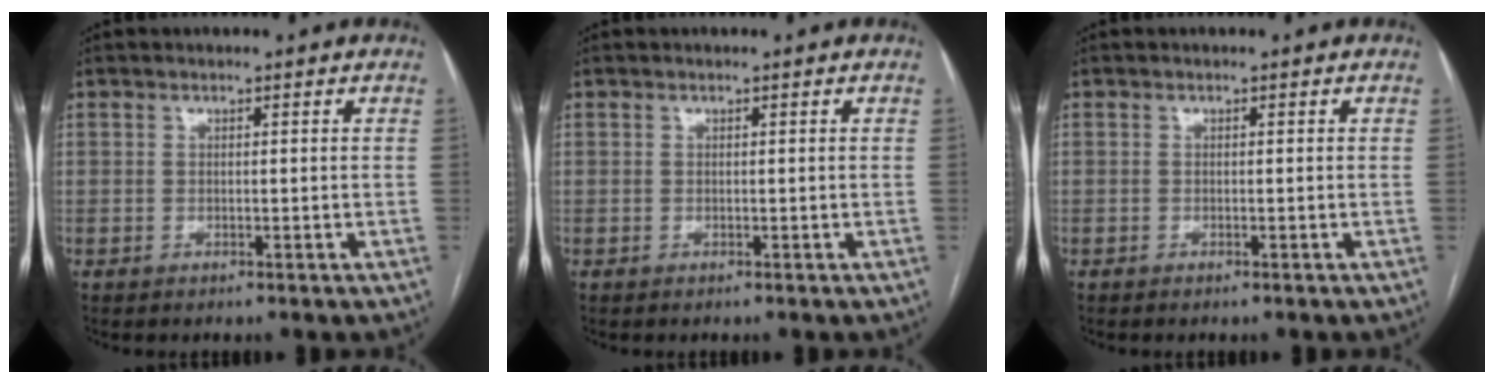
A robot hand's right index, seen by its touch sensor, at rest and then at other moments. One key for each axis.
{"total": 0.0}
{"total": 0.0}